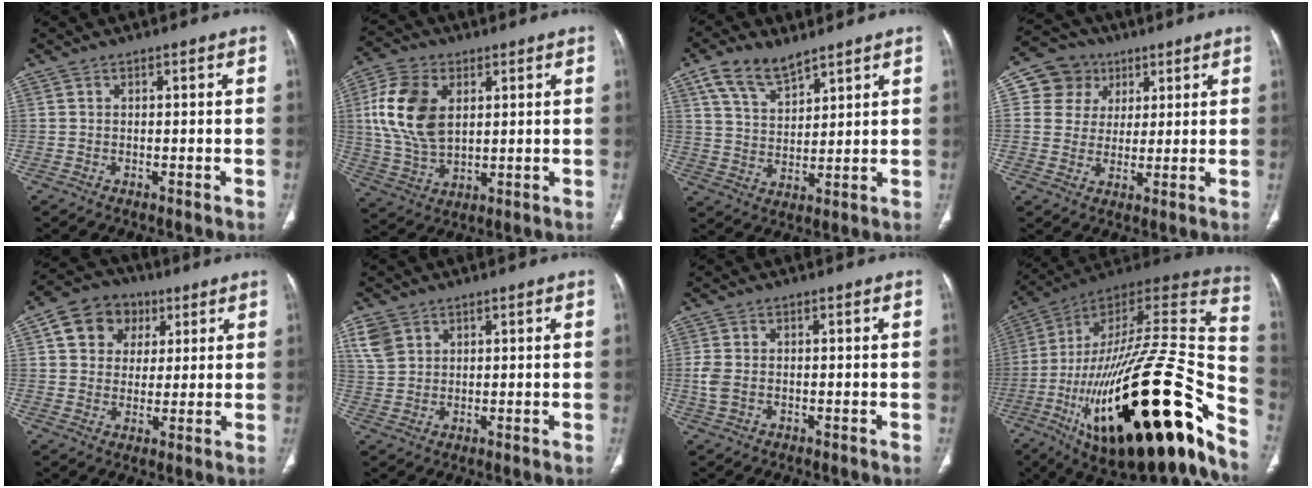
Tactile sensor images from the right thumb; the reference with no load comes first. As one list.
[{"total": 14.1, "force": [3.4, 8.9, 10.4], "torque": [-0.198, -0.004, 0.068]}, {"total": 9.1, "force": [6.2, 4.4, 5.1], "torque": [-0.080, -0.027, 0.125]}, {"total": 8.8, "force": [3.4, 7.9, 1.7], "torque": [0.006, -0.005, 0.057]}, {"total": 10.2, "force": [3.7, 8.5, 4.1], "torque": [-0.041, -0.002, 0.056]}, {"total": 5.1, "force": [2.7, 3.7, 2.1], "torque": [-0.033, -0.005, 0.064]}, {"total": 2.9, "force": [-0.4, 1.9, 2.2], "torque": [-0.066, 0.002, -0.007]}, {"total": 42.9, "force": [-19.1, 12.7, 36.2], "torque": [-0.544, 0.056, -0.303]}]